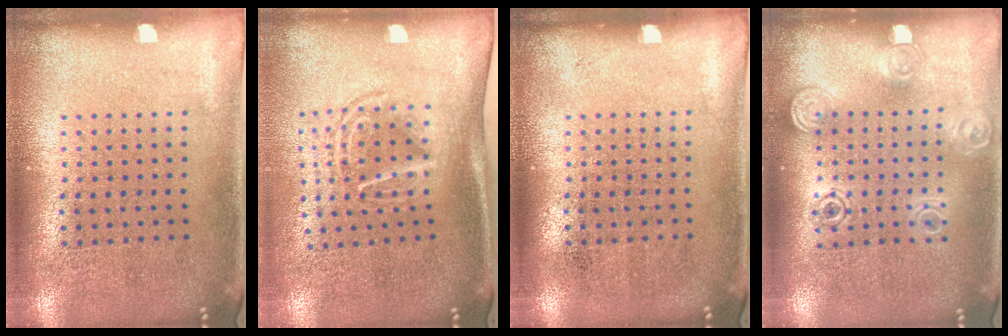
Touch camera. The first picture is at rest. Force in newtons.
{"total": 1.6, "press": 1.2, "slide": 1.1}
{"total": 0.0}
{"total": 1.4, "press": 1.3, "slide": 0.6}